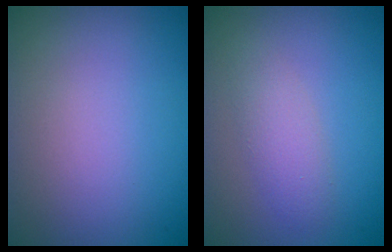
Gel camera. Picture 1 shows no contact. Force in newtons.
{"total": 2.1, "press": 2.1, "slide": 0.1}